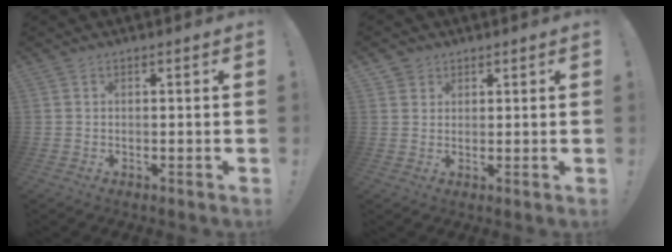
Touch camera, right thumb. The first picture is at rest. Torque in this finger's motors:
{"motor_torque": [-0.30, 0.15, -0.01, 0.00, 0.04]}